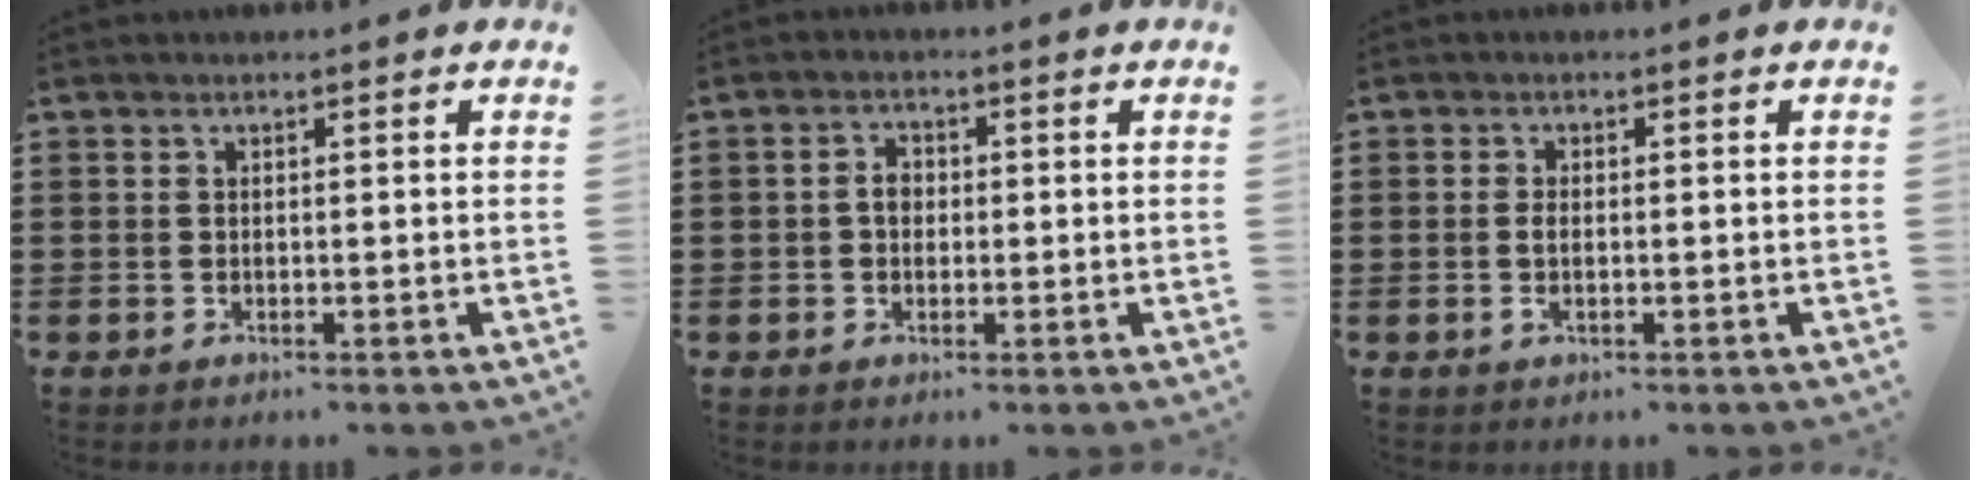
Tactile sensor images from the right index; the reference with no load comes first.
{"total": 2.4, "force": [-0.1, 1.7, 1.7], "torque": [-0.035, 0.006, -0.004]}
{"total": 1.9, "force": [-0.3, 0.7, 1.8], "torque": [-0.049, -0.006, -0.010]}